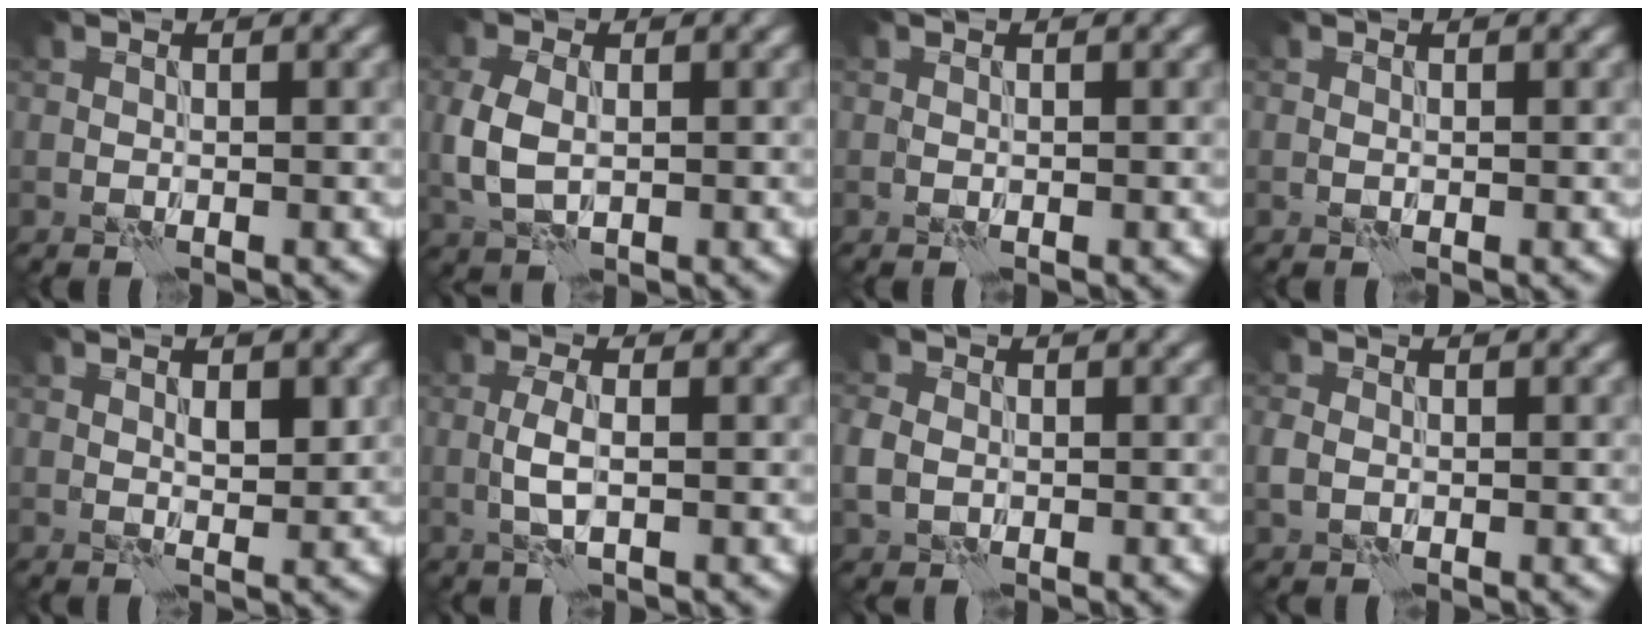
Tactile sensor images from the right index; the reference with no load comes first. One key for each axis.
{"total": 4.0, "fx": -0.1, "fy": 2.7, "fz": 3.0, "tx": -0.083, "ty": 0.000, "tz": -0.001}
{"total": 0.0}
{"total": 0.0}
{"total": 2.0, "fx": 0.7, "fy": 0.9, "fz": 1.6, "tx": -0.023, "ty": 0.001, "tz": 0.014}
{"total": 2.2, "fx": -0.3, "fy": 0.6, "fz": 2.1, "tx": -0.051, "ty": 0.005, "tz": -0.008}
{"total": 2.6, "fx": -0.3, "fy": 2.2, "fz": 1.5, "tx": -0.036, "ty": 0.001, "tz": -0.009}
{"total": 1.7, "fx": -0.3, "fy": 1.3, "fz": 1.0, "tx": -0.025, "ty": 0.001, "tz": -0.008}